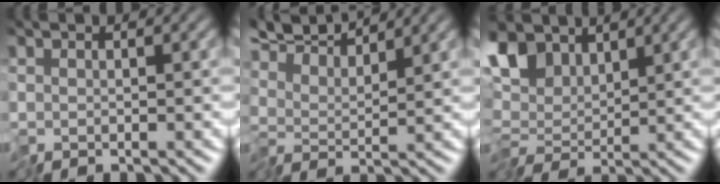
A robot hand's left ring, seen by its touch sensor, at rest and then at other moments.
{"total": 6.0, "force": [5.4, 0.8, 2.5], "torque": [-0.065, 0.017, 0.095]}
{"total": 6.4, "force": [2.3, 3.6, 4.8], "torque": [-0.105, 0.015, 0.029]}